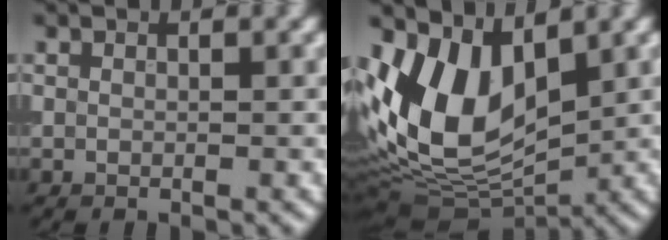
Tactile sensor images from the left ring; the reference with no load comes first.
{"total": 10.6, "force": [1.5, 6.4, 8.3], "torque": [-0.173, -0.005, 0.022]}